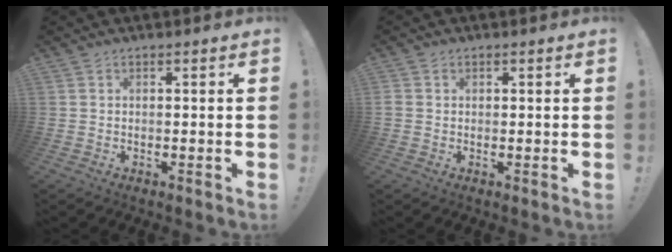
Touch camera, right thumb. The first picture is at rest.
{"total": 1.3, "force": [0.5, 1.1, 0.3], "torque": [-0.005, 0.002, 0.010]}